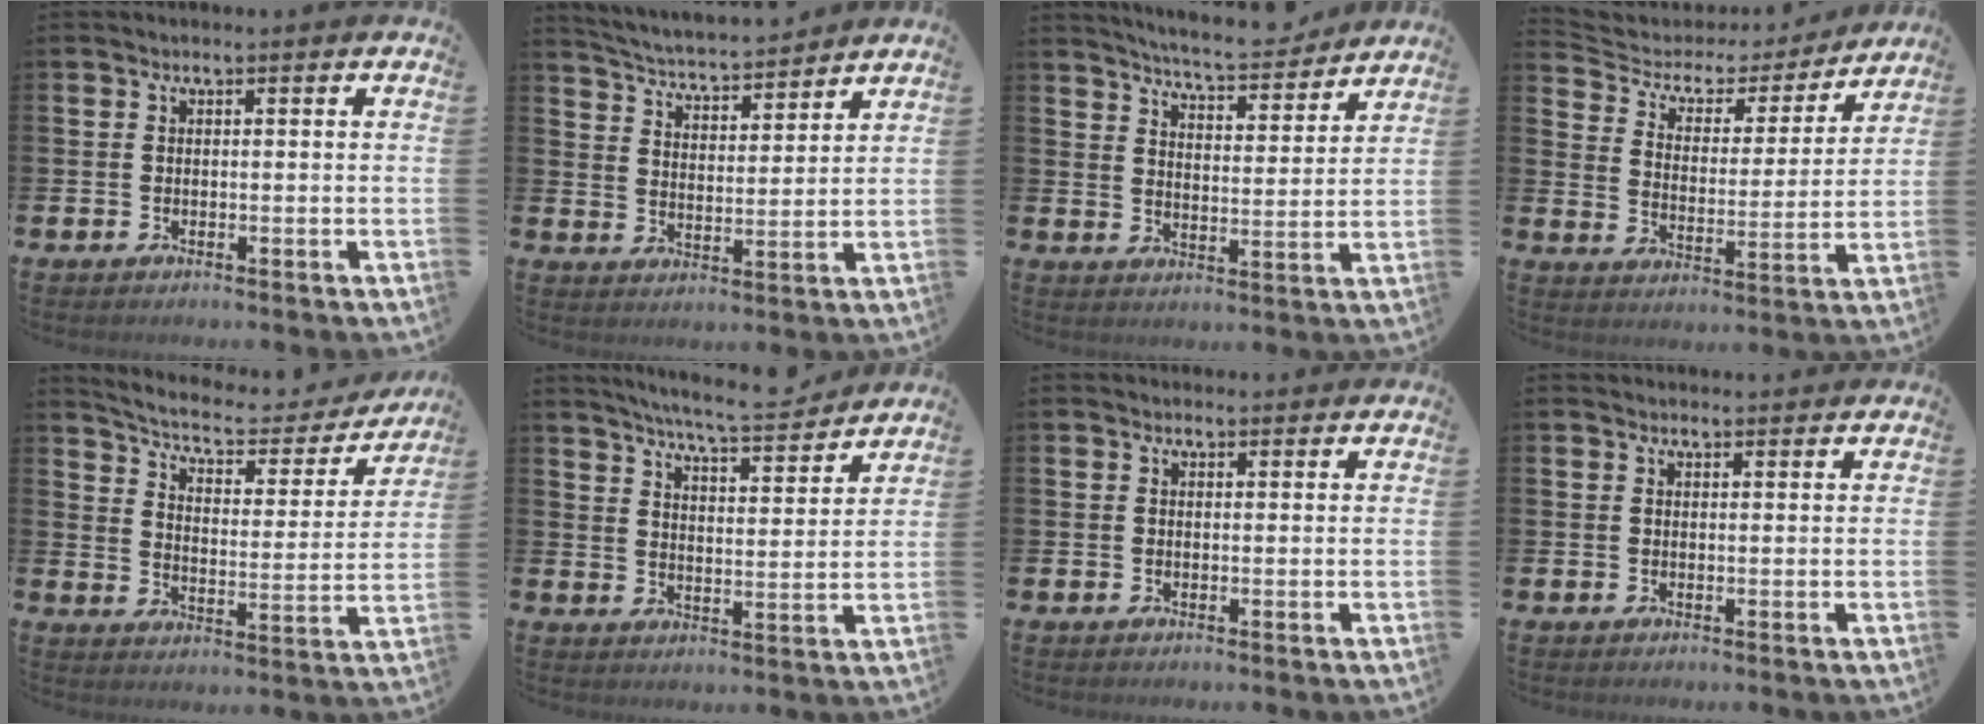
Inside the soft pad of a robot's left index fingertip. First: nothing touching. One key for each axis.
{"total": 4.7, "fx": 4.7, "fy": 0.4, "fz": 0.6, "tx": -0.036, "ty": -0.039, "tz": 0.078}
{"total": 6.7, "fx": 6.5, "fy": 0.5, "fz": 1.4, "tx": -0.039, "ty": -0.045, "tz": 0.112}
{"total": 4.9, "fx": 3.9, "fy": 2.6, "fz": 1.2, "tx": -0.055, "ty": -0.026, "tz": 0.059}
{"total": 6.7, "fx": 5.9, "fy": 2.0, "fz": 2.5, "tx": -0.077, "ty": -0.039, "tz": 0.095}
{"total": 7.3, "fx": 6.9, "fy": 0.2, "fz": 2.2, "tx": -0.053, "ty": -0.045, "tz": 0.120}
{"total": 1.0, "fx": 0.9, "fy": 0.4, "fz": 0.1, "tx": 0.006, "ty": 0.001, "tz": 0.016}
{"total": 1.3, "fx": 1.3, "fy": 0.2, "fz": 0.0, "tx": 0.006, "ty": -0.003, "tz": 0.023}